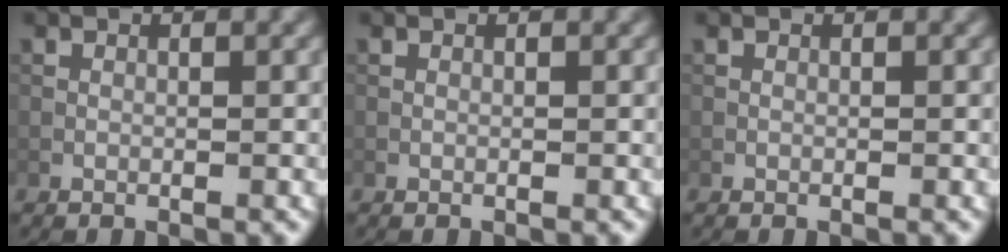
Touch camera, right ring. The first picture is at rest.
{"total": 0.0}
{"total": 0.0}